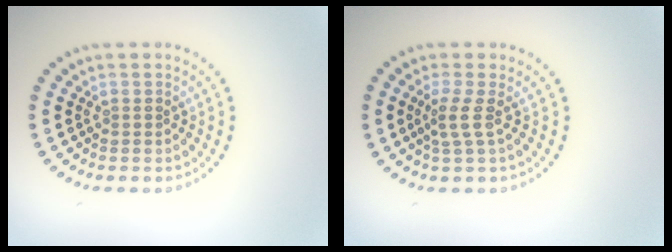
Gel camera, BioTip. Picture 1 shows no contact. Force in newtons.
{"total": 1.8, "press": 1.3, "slide": 1.3}